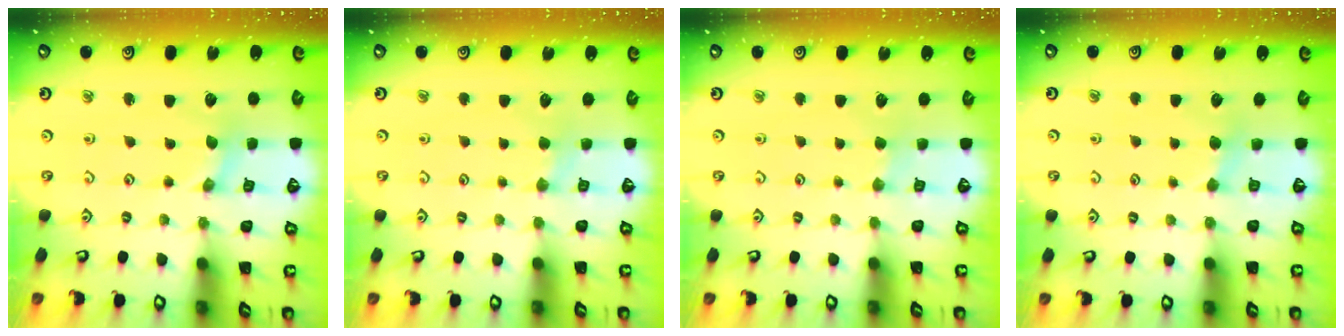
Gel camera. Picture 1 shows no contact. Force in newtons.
{"total": 1.8, "press": 1.8, "slide": 0.4}
{"total": 1.4, "press": 1.4, "slide": 0.4}
{"total": 3.0, "press": 3.0, "slide": 0.2}